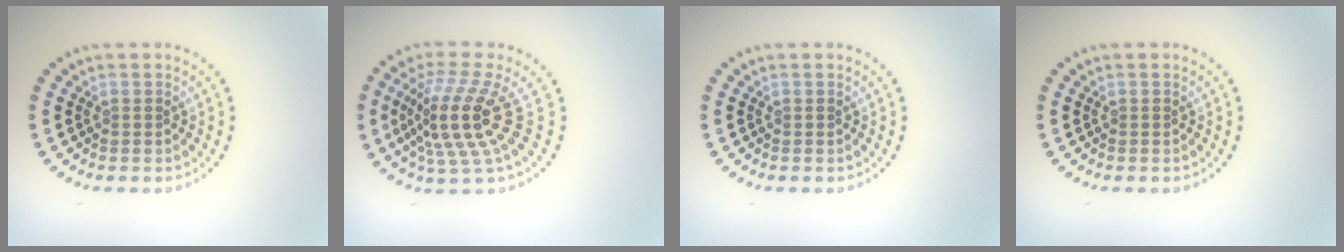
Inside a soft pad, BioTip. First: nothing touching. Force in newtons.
{"total": 5.3, "press": 3.9, "slide": 3.6}
{"total": 0.0}
{"total": 0.0}